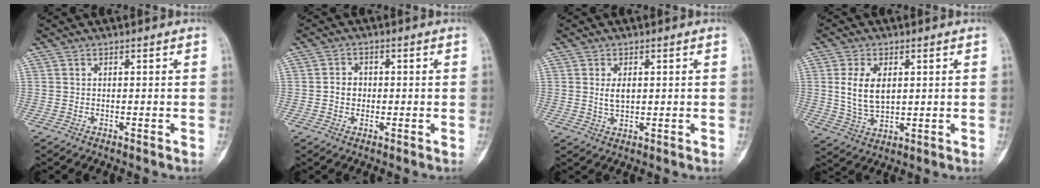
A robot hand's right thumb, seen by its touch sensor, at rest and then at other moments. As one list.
[{"total": 2.9, "force": [-0.2, 2.6, 1.3], "torque": [-0.007, 0.007, -0.008]}, {"total": 3.2, "force": [0.6, 1.8, 2.6], "torque": [-0.040, -0.006, 0.015]}, {"total": 8.2, "force": [1.6, 4.9, 6.4], "torque": [-0.116, -0.010, 0.039]}]